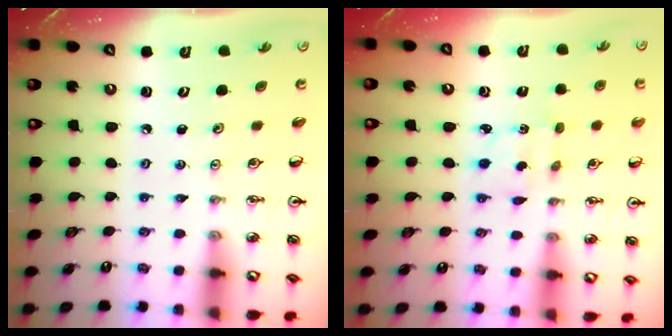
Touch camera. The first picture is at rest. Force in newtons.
{"total": 2.8, "press": 2.8, "slide": 0.5}